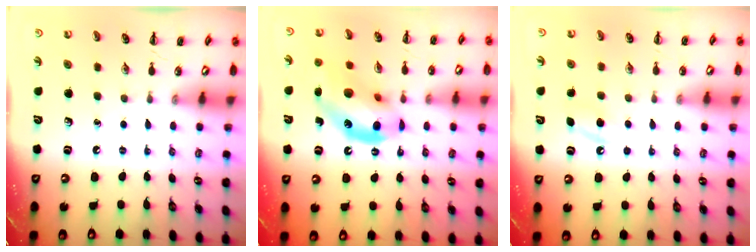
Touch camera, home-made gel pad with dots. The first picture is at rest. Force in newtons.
{"total": 14.9, "press": 14.4, "slide": 3.9}
{"total": 5.3, "press": 5.0, "slide": 1.8}